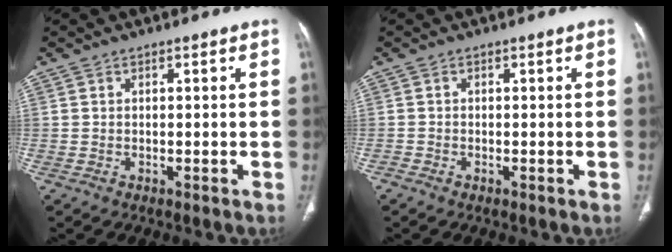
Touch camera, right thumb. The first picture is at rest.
{"total": 0.6, "force": [-0.4, 0.2, 0.3], "torque": [-0.007, -0.002, -0.011]}